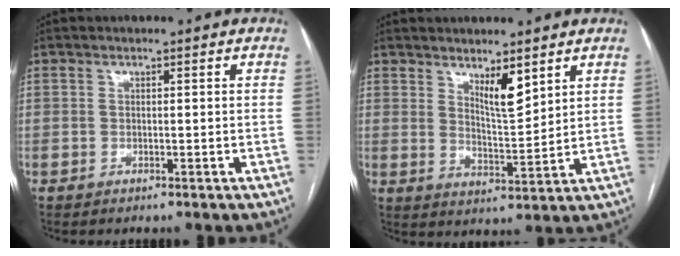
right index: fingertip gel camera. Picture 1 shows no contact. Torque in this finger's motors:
{"motor_torque": [0.24, 0.24, 0.13, 0.08]}